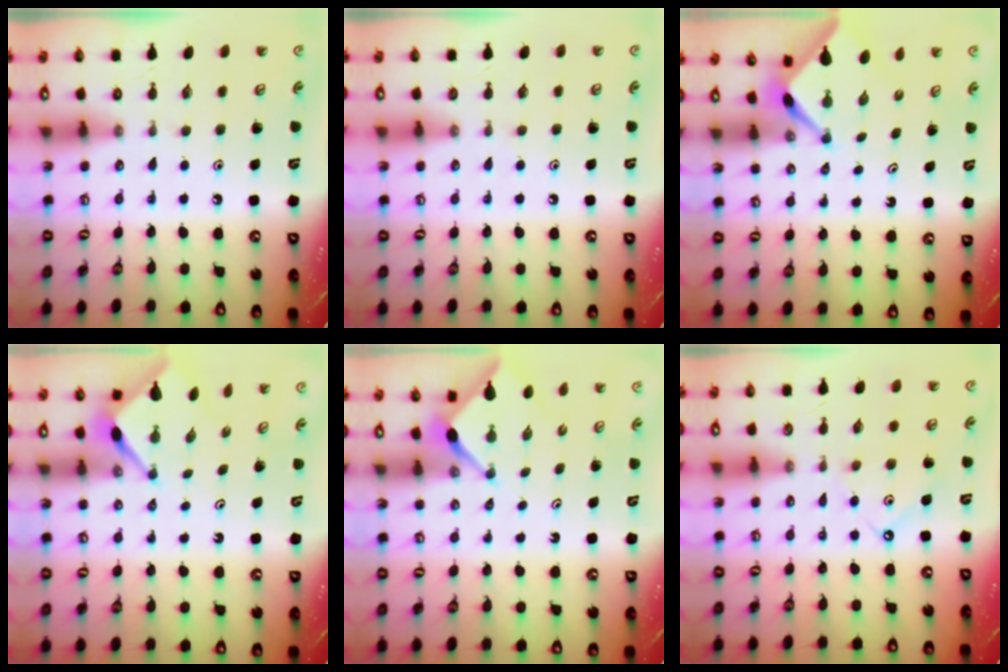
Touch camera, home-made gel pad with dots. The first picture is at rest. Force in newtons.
{"total": 3.9, "press": 3.9, "slide": 0.5}
{"total": 2.4, "press": 2.4, "slide": 0.3}
{"total": 2.9, "press": 2.9, "slide": 0.3}
{"total": 2.5, "press": 2.5, "slide": 0.3}
{"total": 5.4, "press": 5.3, "slide": 0.4}